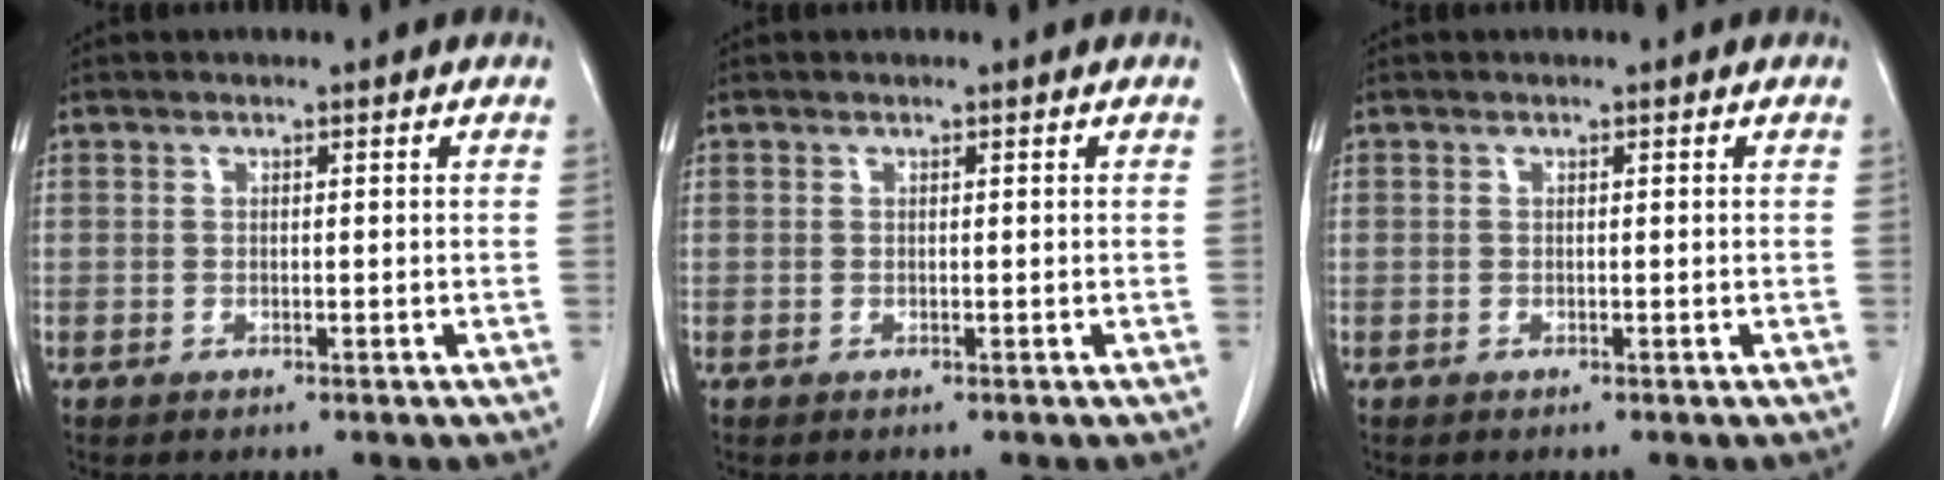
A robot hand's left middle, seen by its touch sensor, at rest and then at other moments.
{"total": 0.0}
{"total": 0.0}